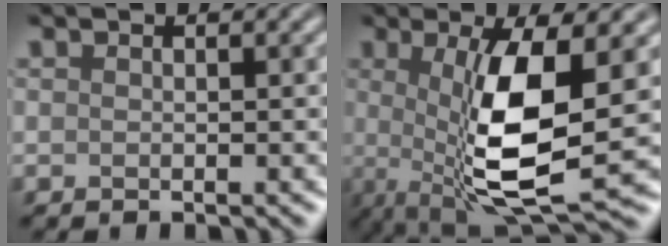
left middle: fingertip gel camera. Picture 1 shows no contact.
{"total": 9.2, "force": [0.0, 2.6, 8.8], "torque": [-0.161, -0.015, 0.006]}